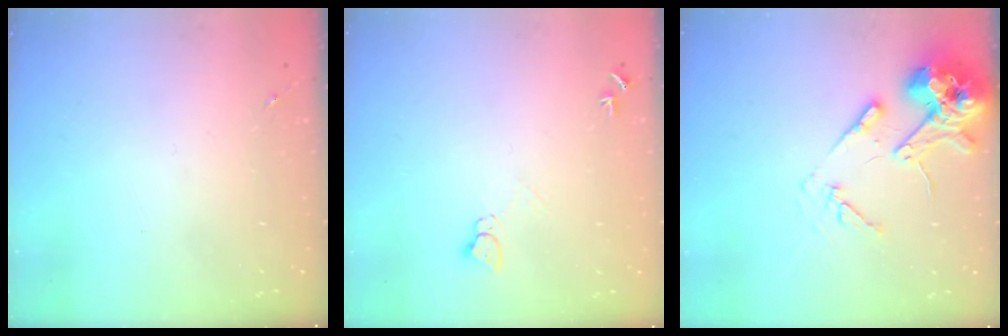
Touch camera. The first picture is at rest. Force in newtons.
{"total": 4.4, "press": 4.4, "slide": 0.4}
{"total": 14.9, "press": 14.7, "slide": 2.3}